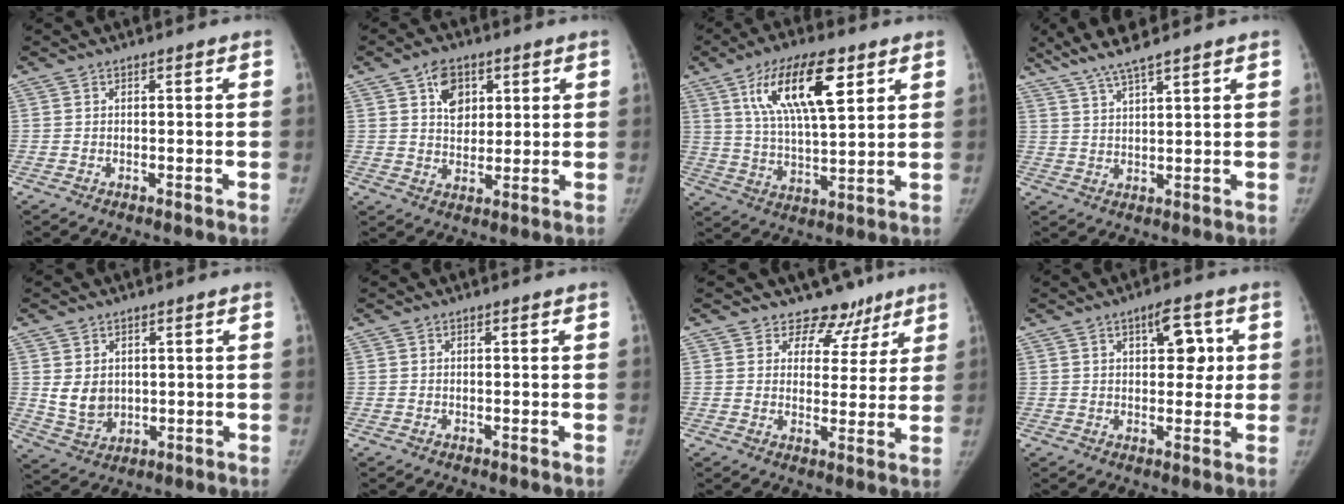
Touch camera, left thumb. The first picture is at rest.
{"total": 7.1, "force": [3.0, 5.1, 4.0], "torque": [-0.033, -0.014, 0.049]}
{"total": 16.5, "force": [7.5, 6.0, 13.4], "torque": [-0.215, -0.022, 0.134]}
{"total": 8.0, "force": [6.2, 1.0, 5.0], "torque": [-0.096, -0.012, 0.118]}
{"total": 5.7, "force": [1.1, 4.7, 3.2], "torque": [-0.034, -0.017, 0.036]}
{"total": 0.0}
{"total": 8.2, "force": [6.2, 5.5, 0.2], "torque": [0.047, -0.036, 0.074]}
{"total": 6.8, "force": [2.0, 3.6, 5.4], "torque": [-0.049, -0.003, 0.025]}